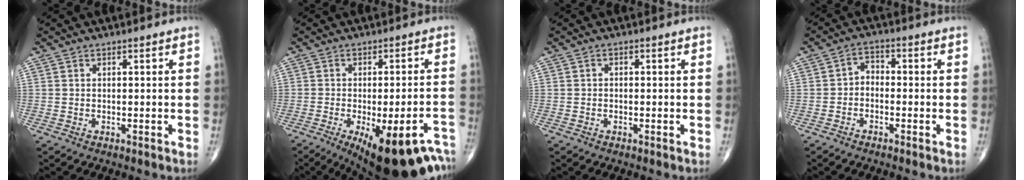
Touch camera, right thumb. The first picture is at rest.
{"total": 19.1, "force": [-11.7, 5.8, 14.0], "torque": [-0.134, 0.035, -0.150]}
{"total": 0.6, "force": [-0.2, 0.5, 0.4], "torque": [-0.002, 0.002, -0.008]}
{"total": 3.1, "force": [-1.1, 2.3, 1.9], "torque": [-0.019, 0.024, -0.033]}